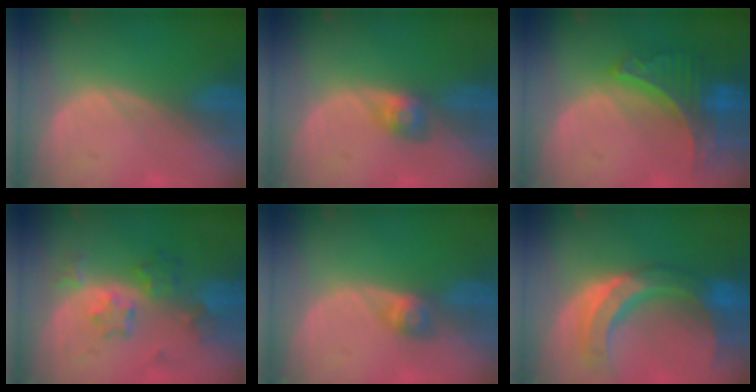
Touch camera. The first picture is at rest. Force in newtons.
{"total": 3.1, "press": 2.7, "slide": 1.5}
{"total": 8.5, "press": 7.4, "slide": 4.3}
{"total": 7.3, "press": 6.5, "slide": 3.3}
{"total": 2.7, "press": 2.5, "slide": 1.1}
{"total": 11.4, "press": 9.6, "slide": 6.0}